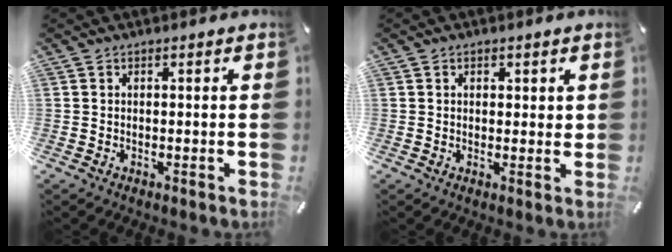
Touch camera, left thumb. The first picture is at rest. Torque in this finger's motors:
{"motor_torque": [0.19, -0.28, 0.14, -0.01, -0.06]}